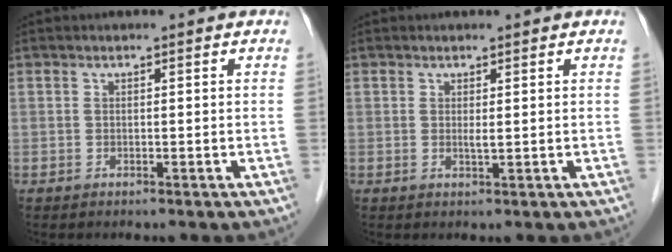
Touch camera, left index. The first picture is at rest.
{"total": 0.9, "force": [0.4, 0.1, 0.8], "torque": [-0.019, -0.002, 0.007]}